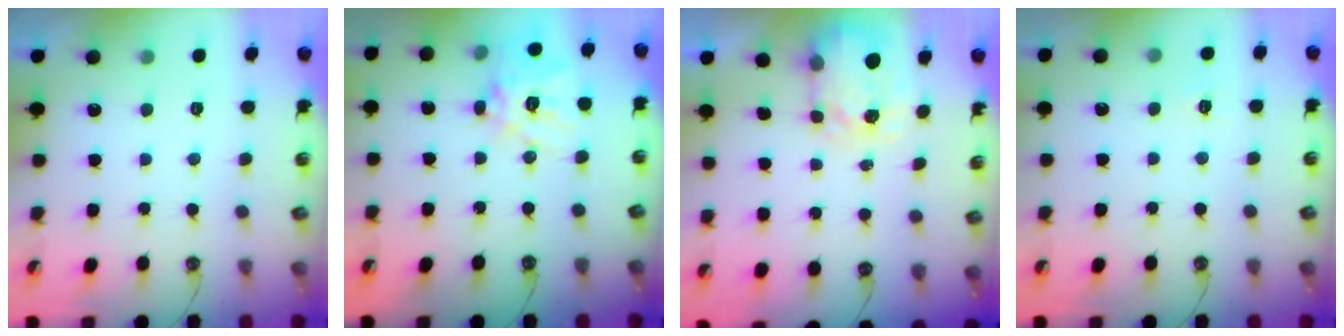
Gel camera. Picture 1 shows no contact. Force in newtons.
{"total": 14.9, "press": 14.8, "slide": 1.9}
{"total": 3.7, "press": 3.7, "slide": 0.5}
{"total": 3.8, "press": 3.7, "slide": 0.7}